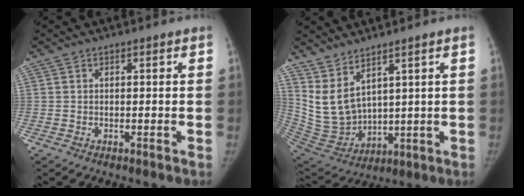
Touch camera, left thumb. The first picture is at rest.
{"total": 9.6, "force": [5.7, 4.6, 6.2], "torque": [-0.107, -0.040, 0.148]}